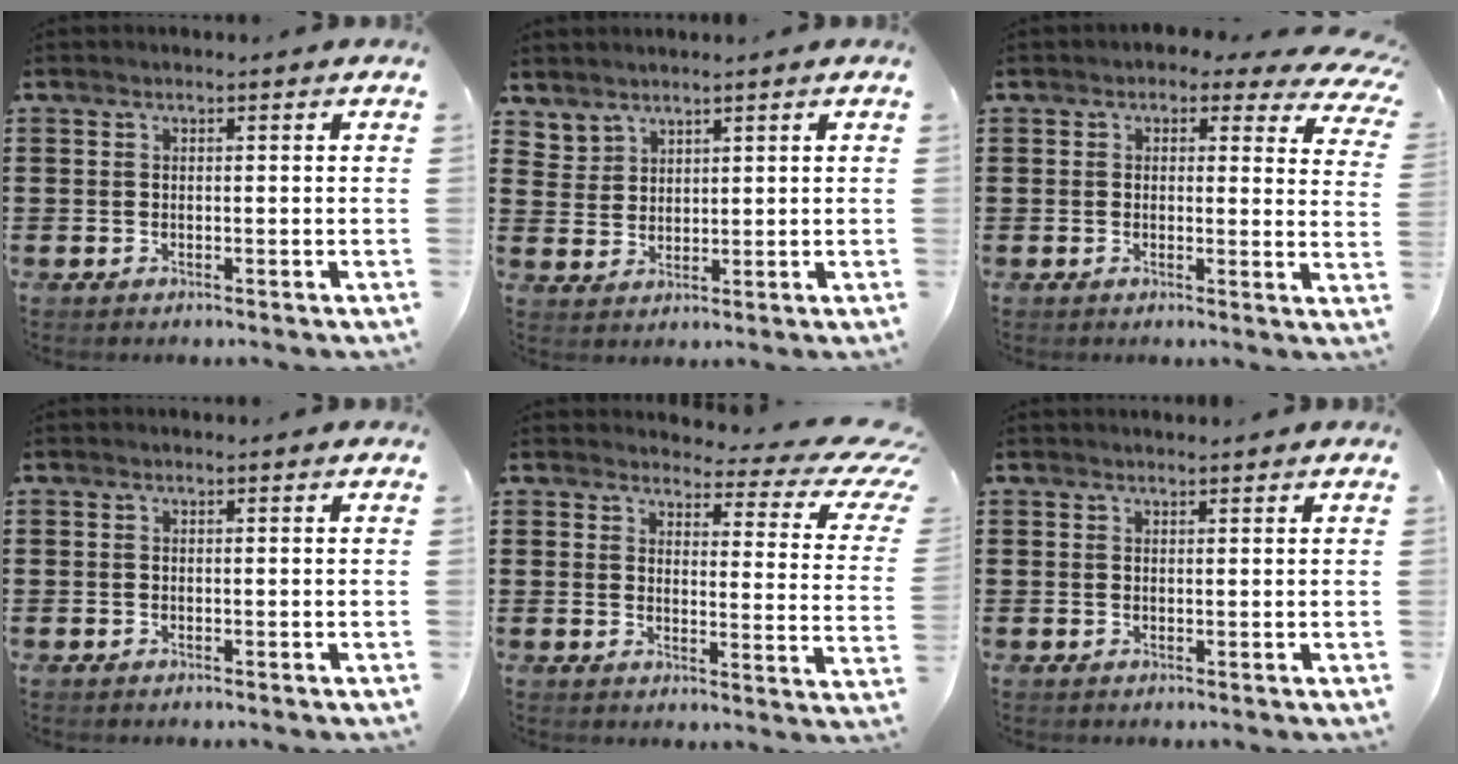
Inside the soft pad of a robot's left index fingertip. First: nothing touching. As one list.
[{"total": 3.2, "force": [2.8, 1.5, -0.1], "torque": [-0.008, -0.002, 0.055]}, {"total": 2.6, "force": [1.7, 1.3, 1.4], "torque": [-0.030, -0.004, 0.026]}, {"total": 0.0}, {"total": 5.0, "force": [4.0, 1.4, 2.7], "torque": [-0.050, -0.030, 0.061]}, {"total": 0.8, "force": [0.8, 0.1, 0.2], "torque": [-0.005, -0.001, 0.016]}]